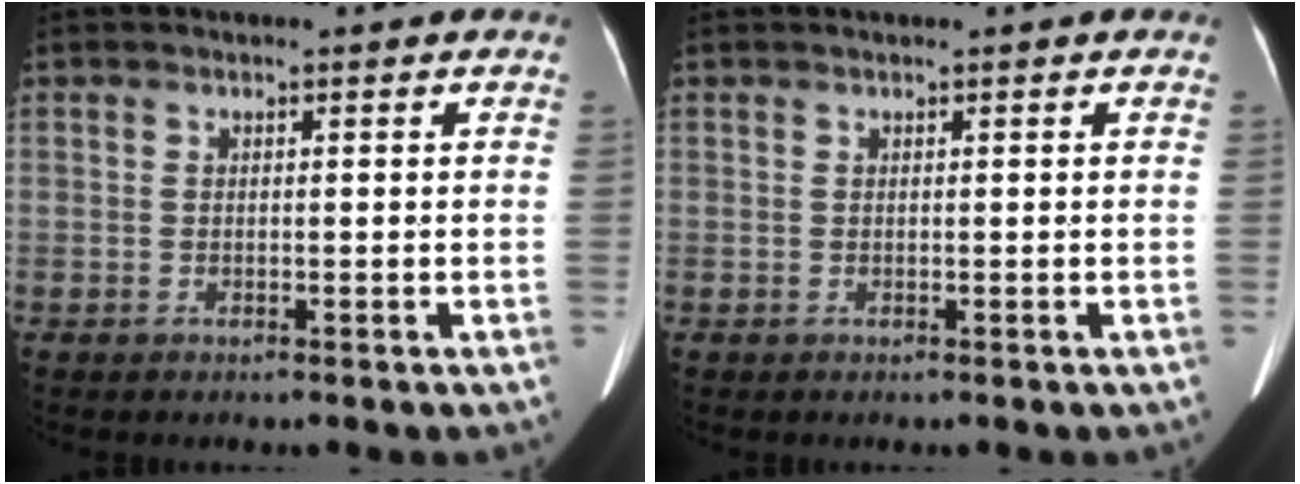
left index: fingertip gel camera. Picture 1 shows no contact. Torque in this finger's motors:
{"motor_torque": [0.16, -0.11, -0.01, -0.01]}